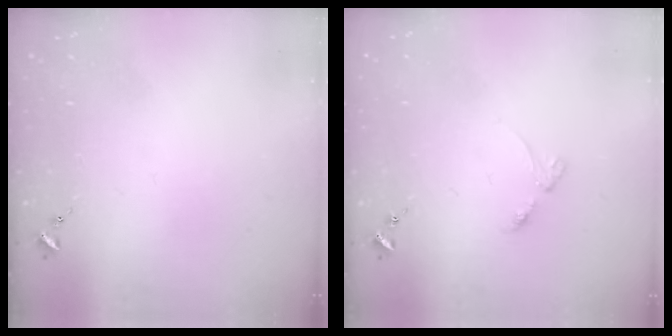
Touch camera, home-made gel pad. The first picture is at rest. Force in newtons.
{"total": 3.5, "press": 3.5, "slide": 0.4}